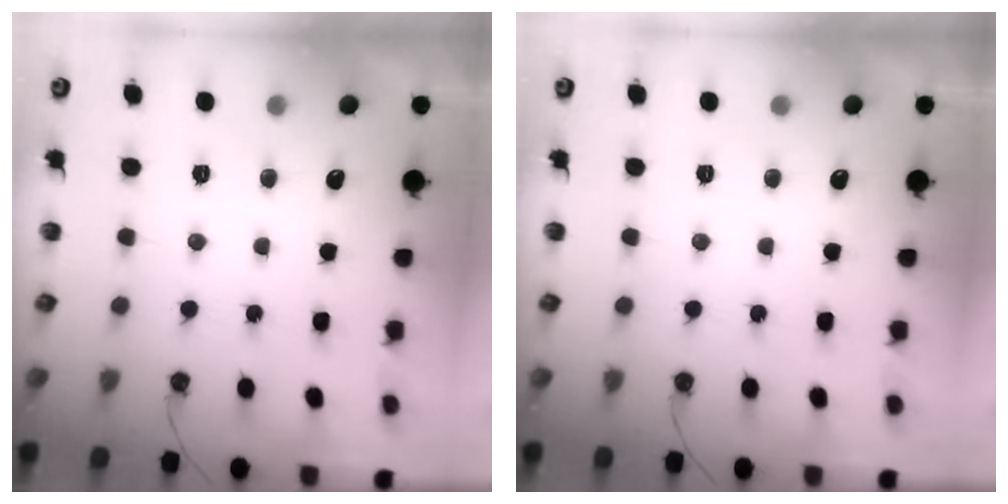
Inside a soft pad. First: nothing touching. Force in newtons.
{"total": 0.0}